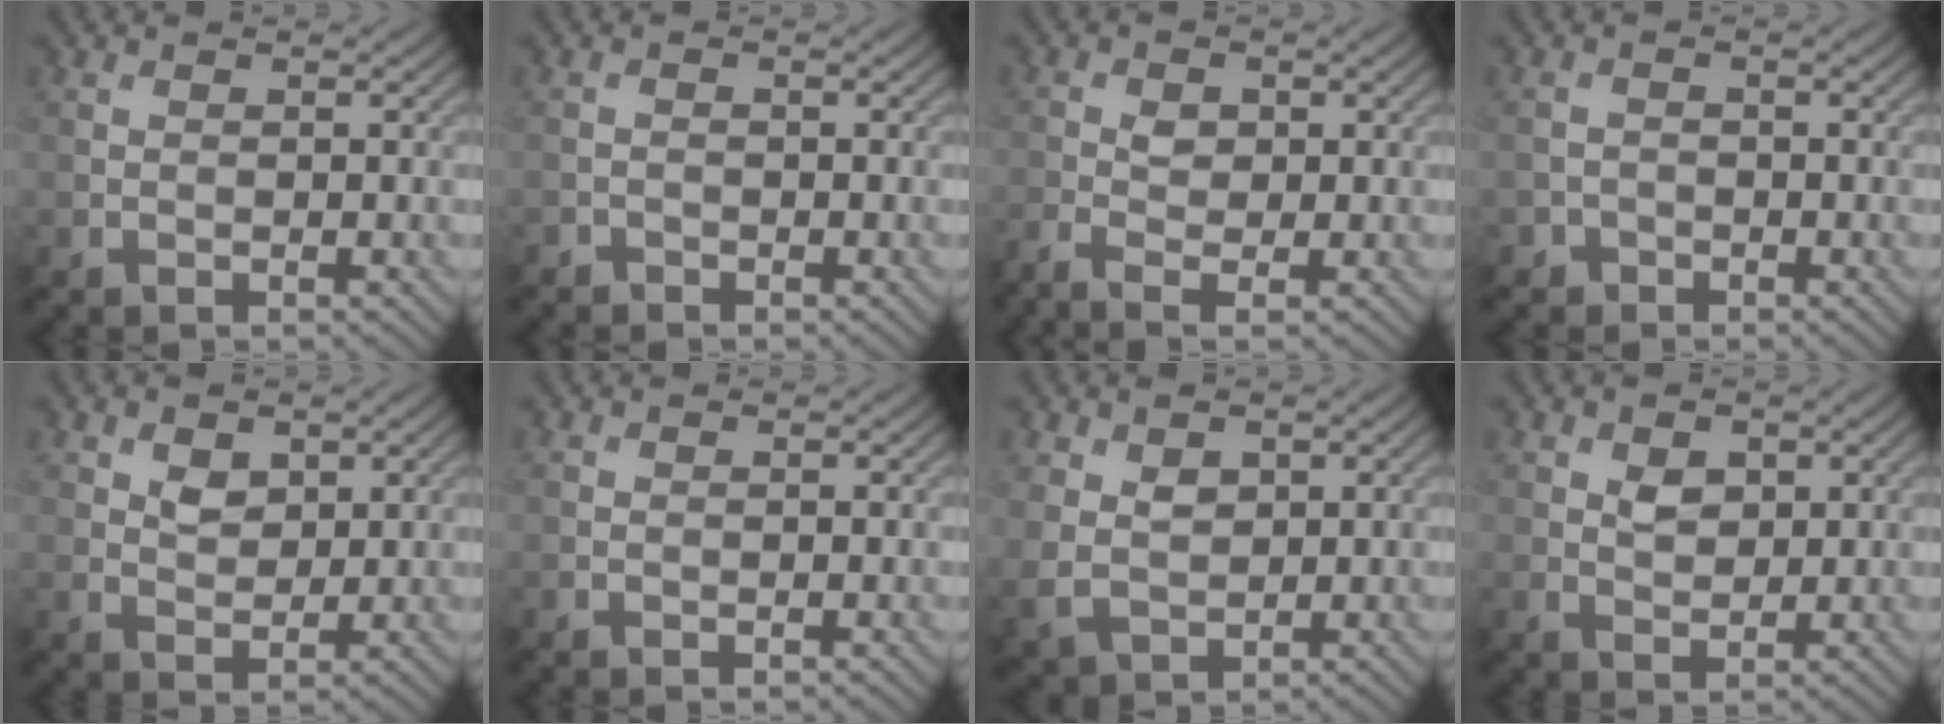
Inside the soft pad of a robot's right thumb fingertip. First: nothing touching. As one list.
[{"total": 0.9, "force": [-0.9, 0.3, 0.0], "torque": [0.001, -0.002, -0.019]}, {"total": 2.5, "force": [-1.0, 1.2, 2.0], "torque": [-0.048, 0.000, -0.025]}, {"total": 1.4, "force": [-1.0, 0.9, -0.1], "torque": [0.007, 0.002, -0.024]}, {"total": 2.6, "force": [1.3, 1.7, 1.5], "torque": [-0.028, -0.003, 0.025]}, {"total": 0.0}, {"total": 3.7, "force": [1.2, 2.8, 2.2], "torque": [-0.056, -0.008, 0.028]}, {"total": 2.3, "force": [0.9, 1.6, 1.4], "torque": [-0.026, -0.003, 0.018]}]